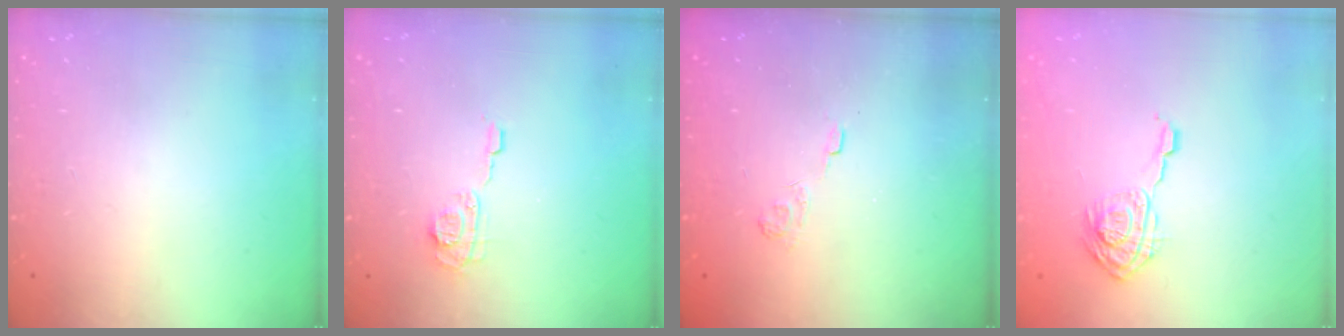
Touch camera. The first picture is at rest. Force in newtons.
{"total": 6.6, "press": 6.6, "slide": 0.4}
{"total": 2.6, "press": 2.2, "slide": 1.4}
{"total": 11.0, "press": 11.0, "slide": 0.4}